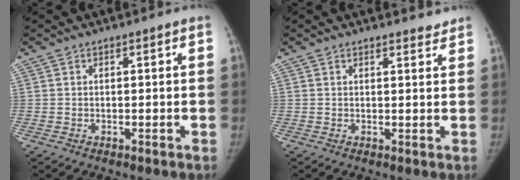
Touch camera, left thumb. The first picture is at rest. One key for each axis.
{"total": 2.1, "fx": 2.0, "fy": 0.5, "fz": 0.3, "tx": 0.003, "ty": -0.016, "tz": 0.022}